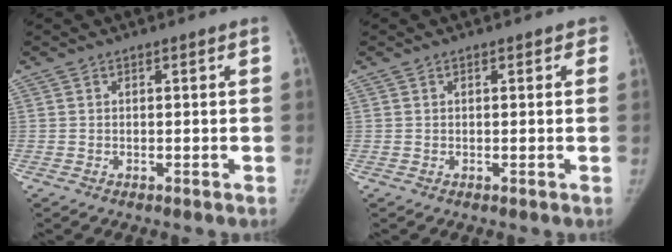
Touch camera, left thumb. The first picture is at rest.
{"total": 1.3, "force": [0.6, 0.7, 0.8], "torque": [0.005, 0.002, 0.000]}